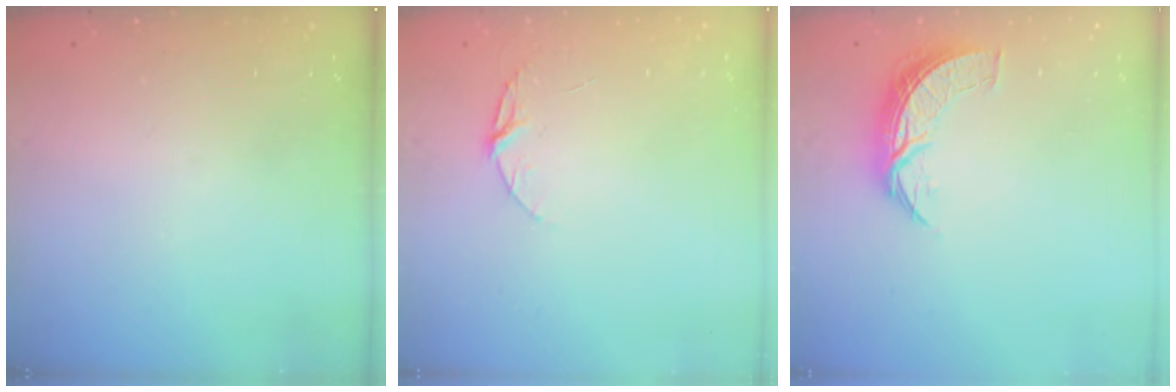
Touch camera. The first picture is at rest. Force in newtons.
{"total": 5.3, "press": 5.3, "slide": 0.5}
{"total": 8.0, "press": 8.0, "slide": 0.3}